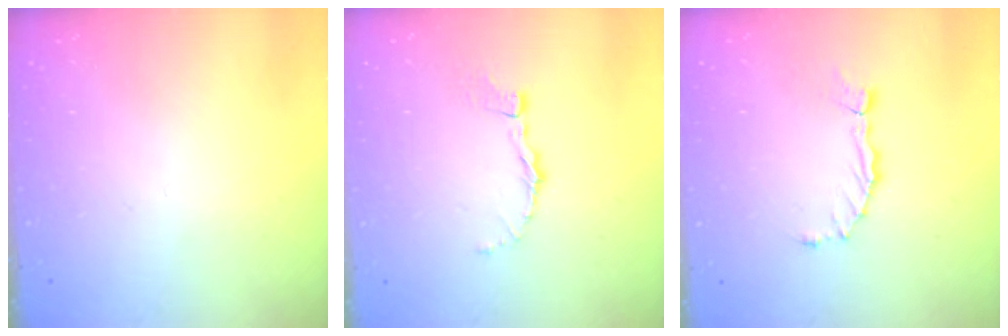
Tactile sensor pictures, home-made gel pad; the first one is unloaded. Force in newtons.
{"total": 3.3, "press": 3.3, "slide": 0.1}
{"total": 1.7, "press": 1.6, "slide": 0.1}